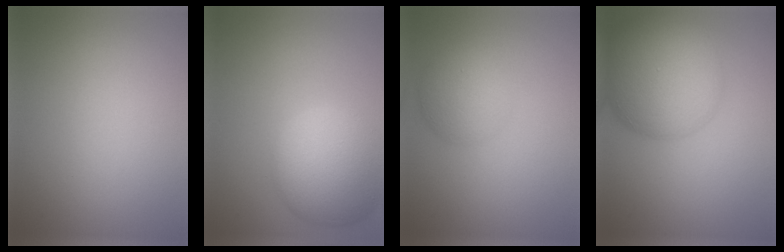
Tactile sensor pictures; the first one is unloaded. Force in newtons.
{"total": 8.9, "press": 8.8, "slide": 0.8}
{"total": 3.7, "press": 3.7, "slide": 0.0}
{"total": 10.8, "press": 10.8, "slide": 0.5}